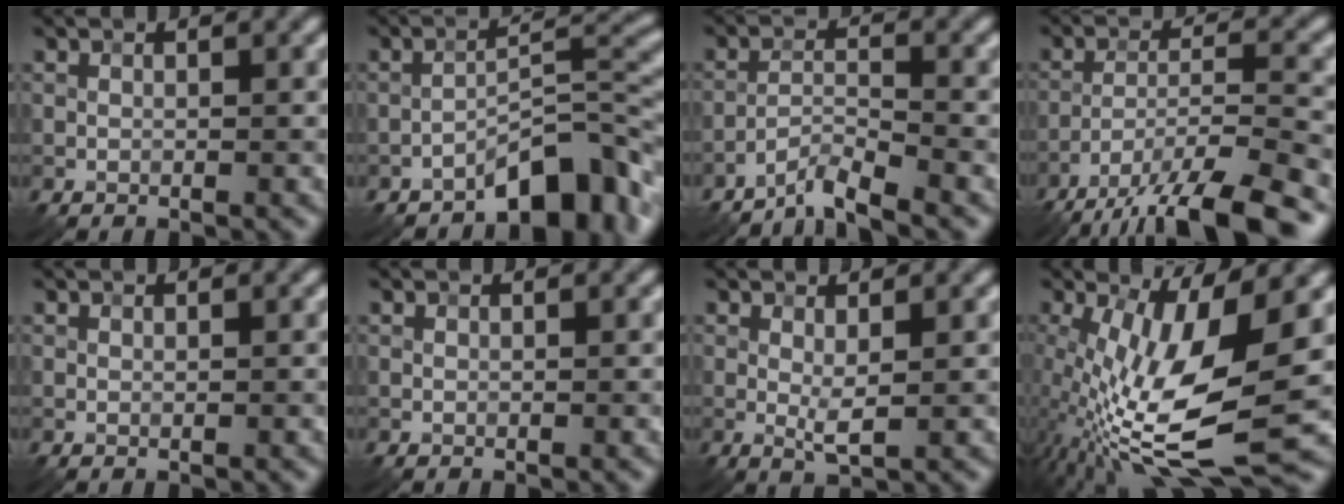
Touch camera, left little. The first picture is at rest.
{"total": 6.9, "force": [-4.6, 2.2, 4.7], "torque": [-0.059, 0.020, -0.076]}
{"total": 3.2, "force": [-2.9, 0.1, 1.5], "torque": [-0.024, 0.004, -0.065]}
{"total": 12.7, "force": [-10.0, 2.7, 7.3], "torque": [-0.118, -0.017, -0.152]}
{"total": 0.0}
{"total": 0.0}
{"total": 1.8, "force": [0.3, 0.3, 1.8], "torque": [-0.035, -0.006, 0.006]}
{"total": 13.9, "force": [-1.5, 4.9, 13.0], "torque": [-0.239, -0.019, -0.028]}